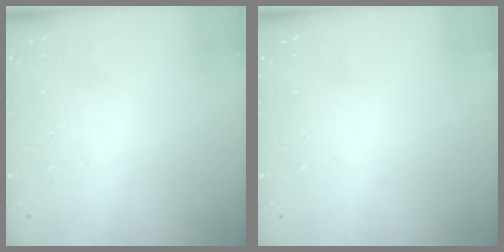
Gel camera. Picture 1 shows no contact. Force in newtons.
{"total": 0.0}